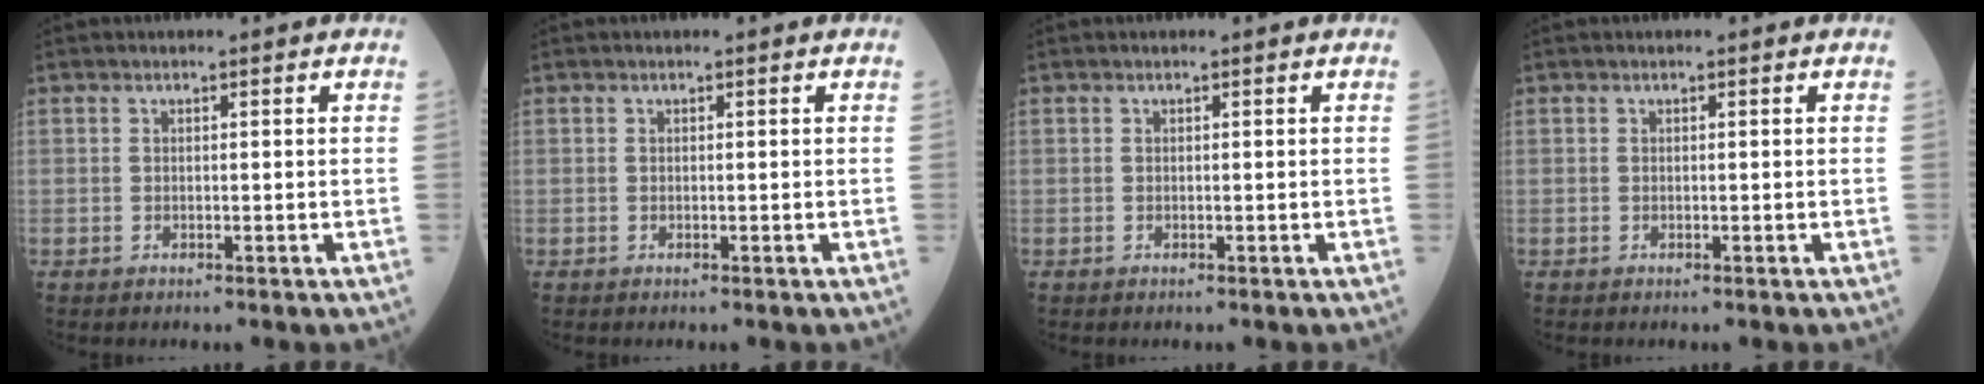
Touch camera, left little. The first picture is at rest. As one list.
[{"total": 0.0}, {"total": 0.0}, {"total": 0.0}]